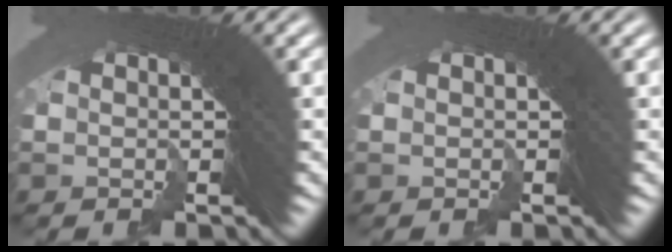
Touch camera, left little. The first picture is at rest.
{"total": 0.0}